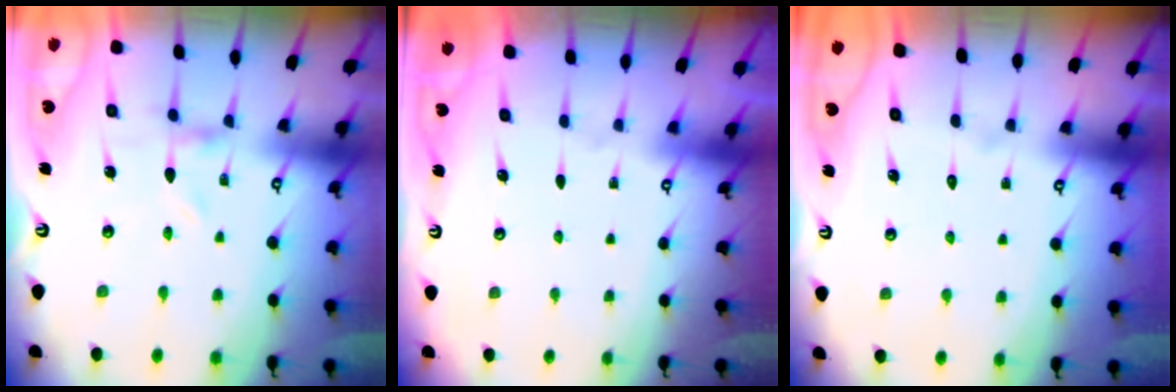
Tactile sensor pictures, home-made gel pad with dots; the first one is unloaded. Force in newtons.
{"total": 0.0}
{"total": 1.6, "press": 1.6, "slide": 0.1}